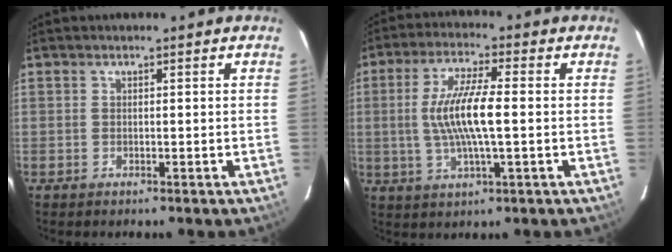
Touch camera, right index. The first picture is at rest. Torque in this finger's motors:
{"motor_torque": [1.52, -0.05, 0.88, 0.21]}